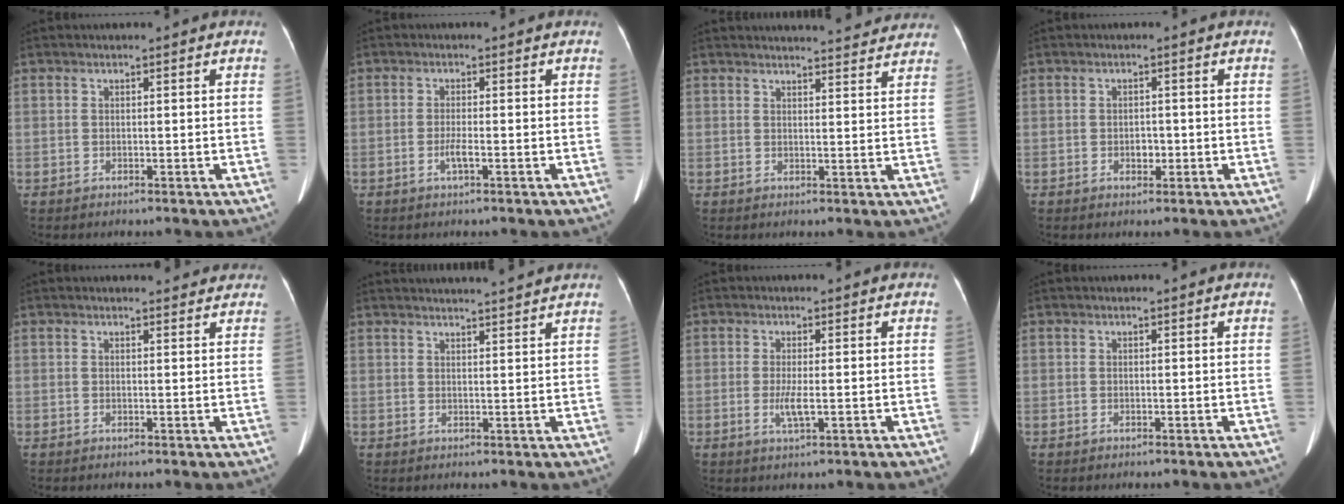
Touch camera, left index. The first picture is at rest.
{"total": 1.8, "force": [-0.8, 0.1, 1.7], "torque": [-0.034, -0.004, -0.014]}
{"total": 11.5, "force": [11.0, 1.4, 3.0], "torque": [-0.028, 0.002, 0.118]}
{"total": 1.7, "force": [-0.6, 1.1, 1.1], "torque": [-0.018, 0.001, -0.005]}
{"total": 3.7, "force": [3.5, 1.1, 0.6], "torque": [-0.003, 0.002, 0.029]}
{"total": 8.1, "force": [7.8, -0.7, 2.3], "torque": [-0.032, 0.015, 0.093]}
{"total": 2.8, "force": [-0.5, 0.3, 2.8], "torque": [-0.057, -0.007, -0.006]}
{"total": 0.0}